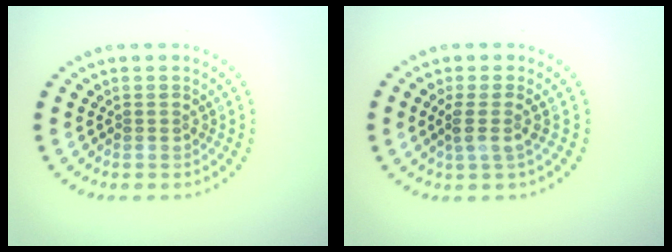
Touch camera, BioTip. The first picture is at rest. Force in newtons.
{"total": 1.8, "press": 1.4, "slide": 1.2}